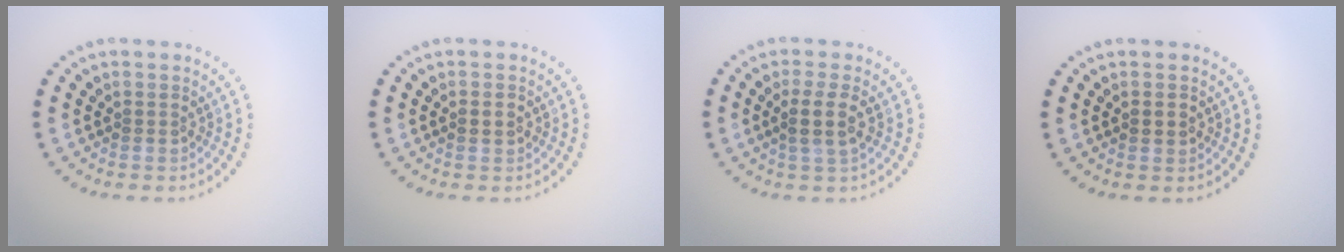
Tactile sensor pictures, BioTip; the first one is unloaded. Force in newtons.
{"total": 1.4, "press": 1.4, "slide": 0.0}
{"total": 2.5, "press": 2.1, "slide": 1.3}
{"total": 1.5, "press": 1.5, "slide": 0.1}